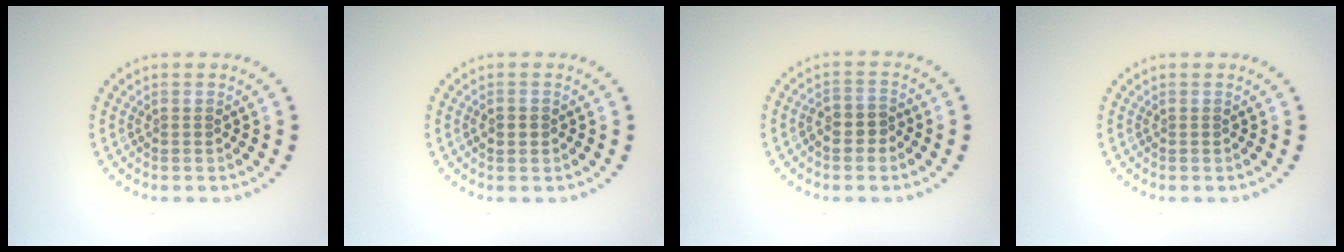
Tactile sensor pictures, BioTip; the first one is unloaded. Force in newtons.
{"total": 1.5, "press": 1.5, "slide": 0.2}
{"total": 1.7, "press": 1.6, "slide": 0.8}
{"total": 0.0}